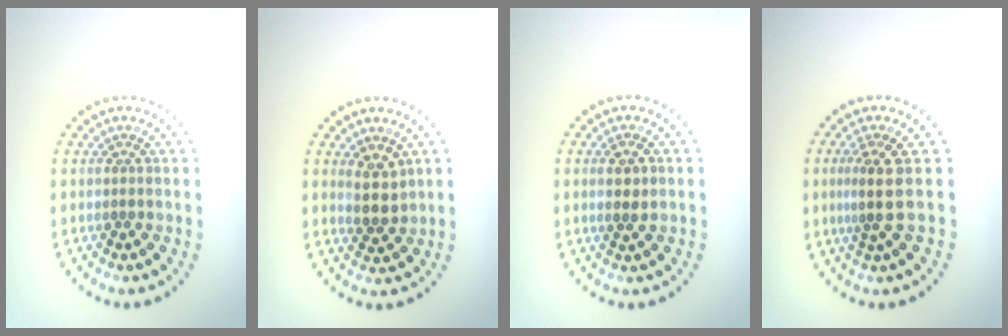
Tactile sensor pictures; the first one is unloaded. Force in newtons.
{"total": 2.5, "press": 2.3, "slide": 1.1}
{"total": 1.4, "press": 1.4, "slide": 0.4}
{"total": 2.4, "press": 2.0, "slide": 1.5}